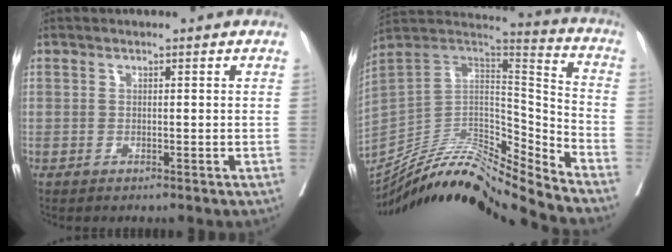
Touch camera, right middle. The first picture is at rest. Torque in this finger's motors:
{"motor_torque": [0.26, -1.47, -0.07, 0.03]}